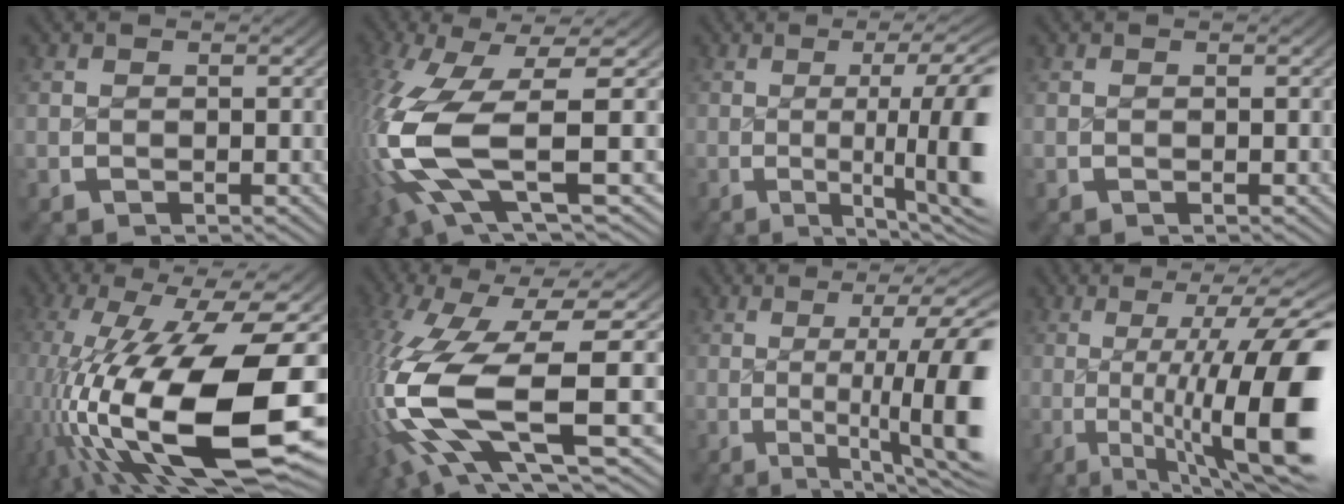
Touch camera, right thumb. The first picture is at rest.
{"total": 13.8, "force": [-0.4, 7.0, 11.9], "torque": [-0.292, -0.038, 0.017]}
{"total": 10.1, "force": [-1.2, 4.1, 9.2], "torque": [-0.142, -0.021, -0.012]}
{"total": 0.0}
{"total": 22.5, "force": [-2.9, 12.0, 18.8], "torque": [-0.382, -0.087, 0.018]}
{"total": 15.7, "force": [-1.0, 8.2, 13.4], "torque": [-0.313, -0.050, 0.022]}
{"total": 11.2, "force": [-1.3, 5.2, 9.8], "torque": [-0.169, -0.030, -0.009]}
{"total": 16.1, "force": [-2.1, 8.1, 13.7], "torque": [-0.240, -0.046, -0.007]}